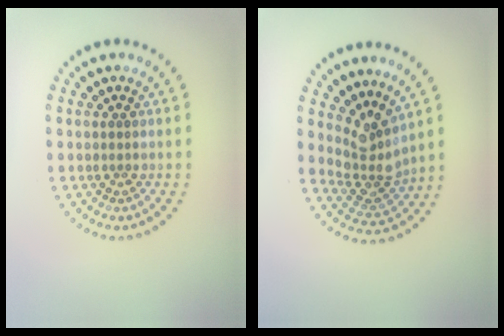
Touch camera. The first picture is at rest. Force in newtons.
{"total": 3.6, "press": 2.6, "slide": 2.5}